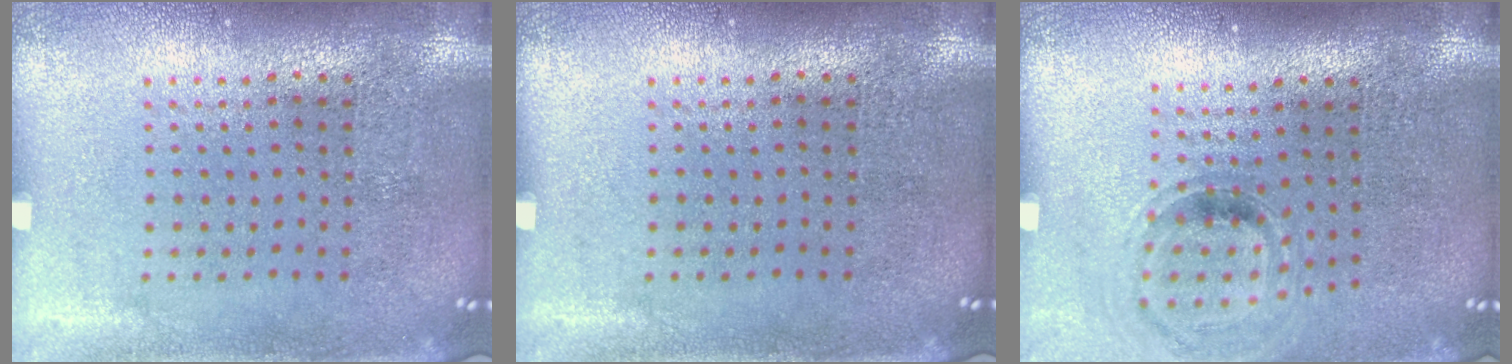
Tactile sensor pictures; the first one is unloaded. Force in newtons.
{"total": 0.0}
{"total": 0.9, "press": 0.8, "slide": 0.2}